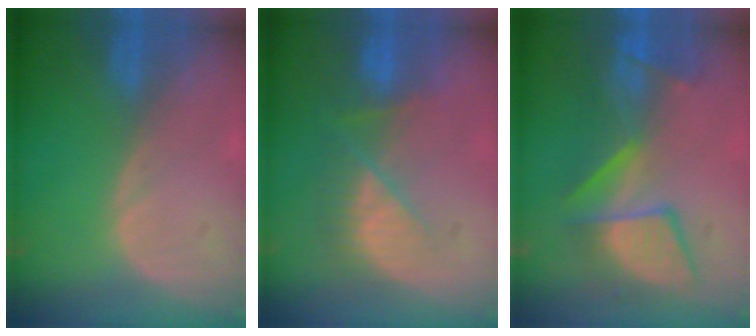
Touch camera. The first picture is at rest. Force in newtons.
{"total": 7.4, "press": 6.6, "slide": 3.3}
{"total": 9.5, "press": 9.2, "slide": 2.1}